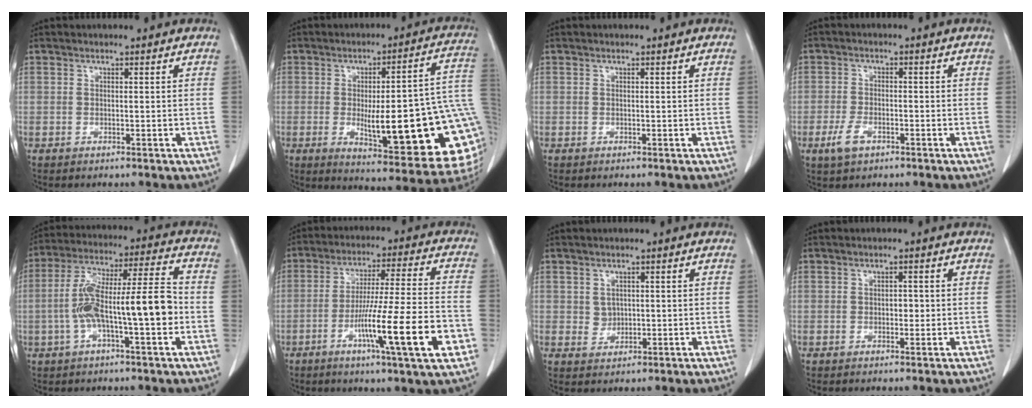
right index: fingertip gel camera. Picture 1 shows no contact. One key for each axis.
{"total": 24.9, "fx": -3.2, "fy": 4.5, "fz": 24.2, "tx": -0.234, "ty": 0.004, "tz": -0.030}
{"total": 0.0}
{"total": 3.8, "fx": -2.0, "fy": 2.1, "fz": 2.5, "tx": -0.055, "ty": -0.001, "tz": -0.034}
{"total": 13.7, "fx": -2.6, "fy": 2.0, "fz": 13.3, "tx": -0.240, "ty": 0.031, "tz": -0.043}
{"total": 16.9, "fx": -6.3, "fy": -0.1, "fz": 15.7, "tx": -0.242, "ty": -0.013, "tz": -0.098}
{"total": 2.1, "fx": 0.5, "fy": 1.9, "fz": 0.9, "tx": -0.011, "ty": 0.001, "tz": 0.014}
{"total": 1.3, "fx": -0.1, "fy": 0.9, "fz": 1.0, "tx": -0.012, "ty": 0.003, "tz": -0.001}